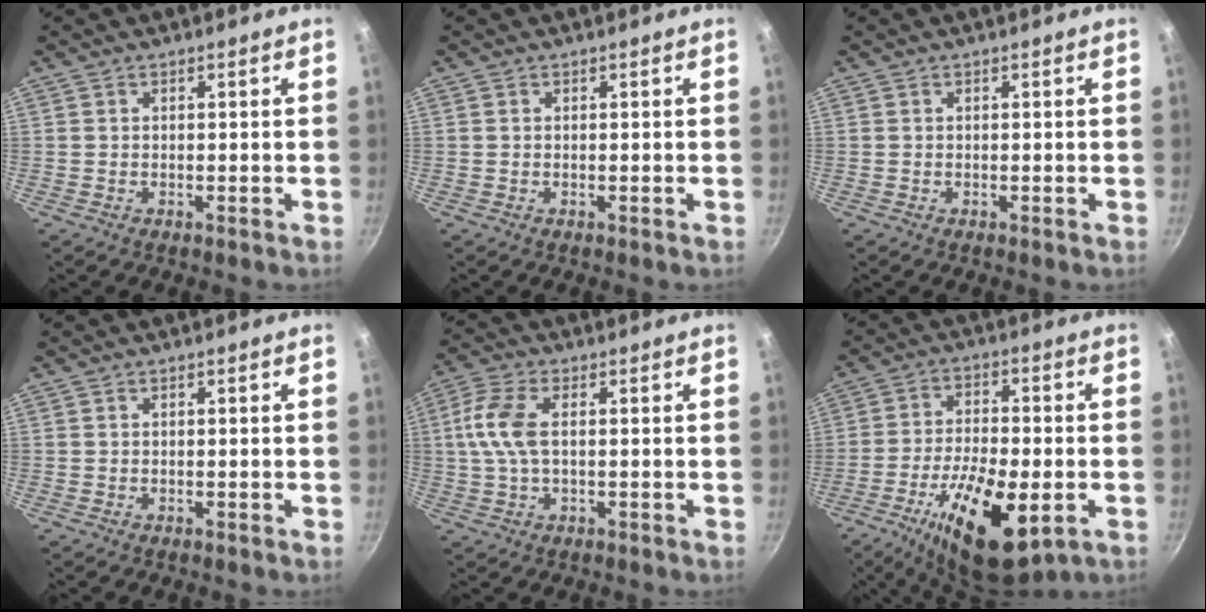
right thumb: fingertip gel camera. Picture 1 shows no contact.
{"total": 0.0}
{"total": 0.0}
{"total": 0.0}
{"total": 8.0, "force": [0.8, 4.0, 6.9], "torque": [-0.155, 0.015, 0.010]}
{"total": 17.7, "force": [-6.6, 7.0, 14.9], "torque": [-0.250, 0.015, -0.105]}